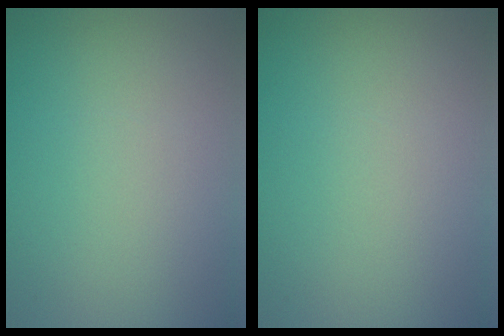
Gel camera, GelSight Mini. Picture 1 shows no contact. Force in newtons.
{"total": 0.0}